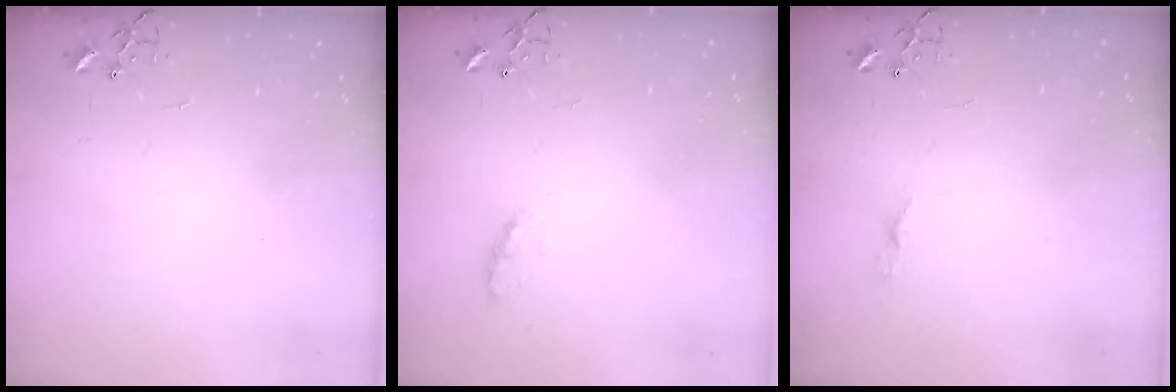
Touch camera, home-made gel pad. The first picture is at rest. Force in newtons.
{"total": 5.0, "press": 5.0, "slide": 0.7}
{"total": 3.8, "press": 3.7, "slide": 0.3}